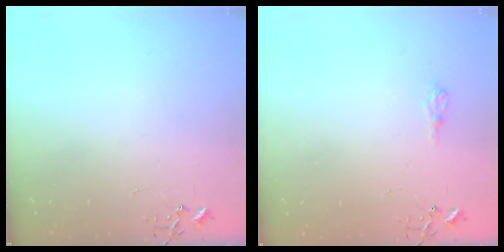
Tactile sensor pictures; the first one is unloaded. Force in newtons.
{"total": 6.5, "press": 6.5, "slide": 0.9}